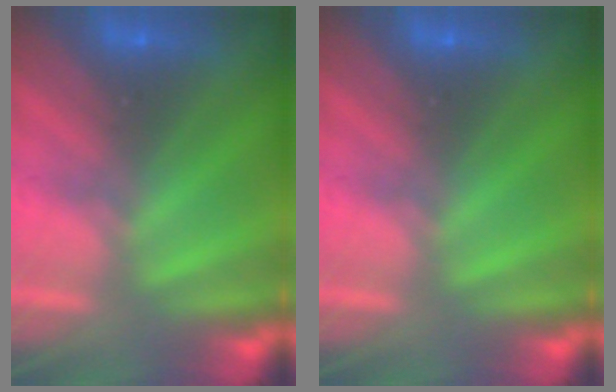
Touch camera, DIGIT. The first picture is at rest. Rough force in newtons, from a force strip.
{"total": 0.0}